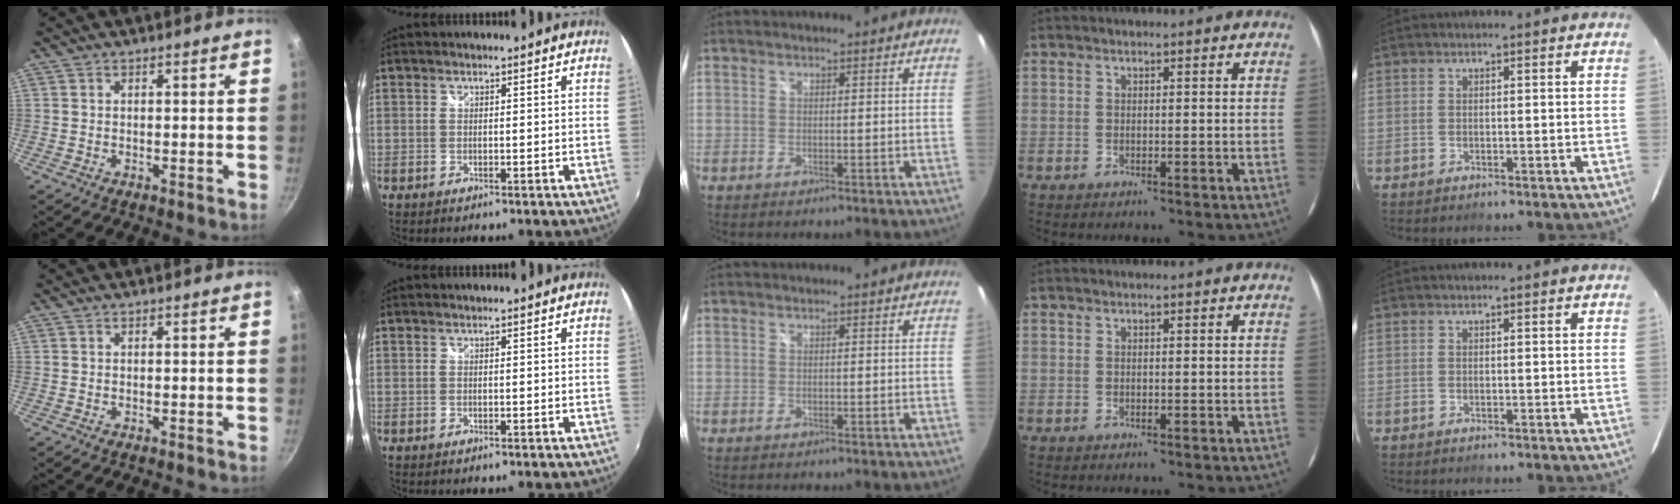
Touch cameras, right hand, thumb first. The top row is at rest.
{}